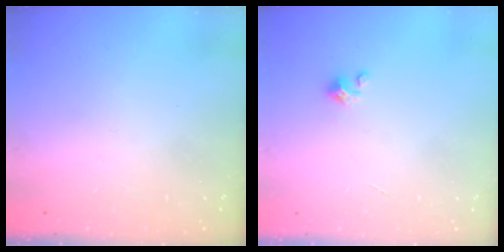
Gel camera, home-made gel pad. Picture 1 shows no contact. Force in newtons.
{"total": 1.5, "press": 1.5, "slide": 0.1}